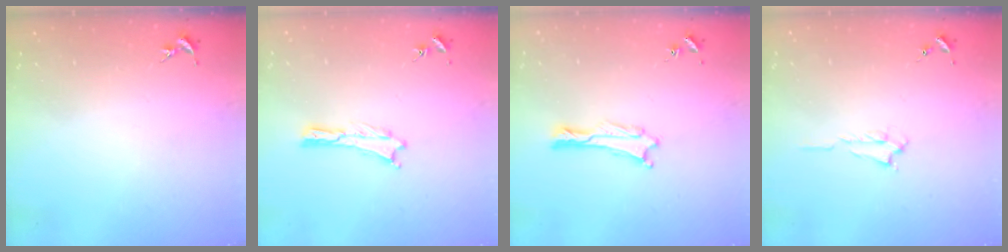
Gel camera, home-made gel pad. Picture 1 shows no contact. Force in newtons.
{"total": 0.0}
{"total": 0.6, "press": 0.5, "slide": 0.1}
{"total": 0.7, "press": 0.6, "slide": 0.2}